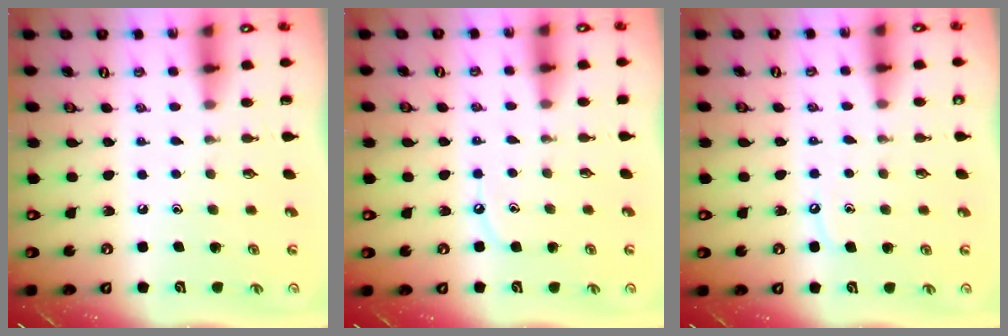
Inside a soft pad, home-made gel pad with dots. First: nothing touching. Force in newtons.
{"total": 4.4, "press": 4.3, "slide": 0.6}
{"total": 4.6, "press": 4.6, "slide": 0.6}